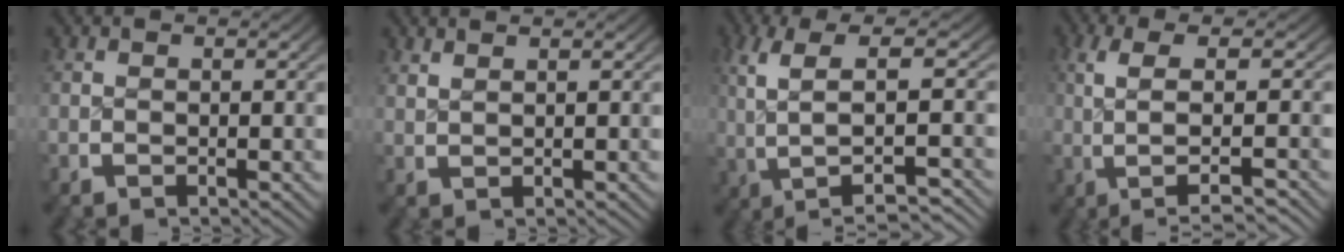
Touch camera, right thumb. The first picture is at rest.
{"total": 1.4, "force": [1.4, 0.0, 0.4], "torque": [-0.004, 0.005, 0.030]}
{"total": 8.8, "force": [1.3, 3.5, 8.0], "torque": [-0.149, 0.007, 0.026]}
{"total": 7.5, "force": [0.2, 2.6, 7.0], "torque": [-0.125, 0.012, 0.005]}